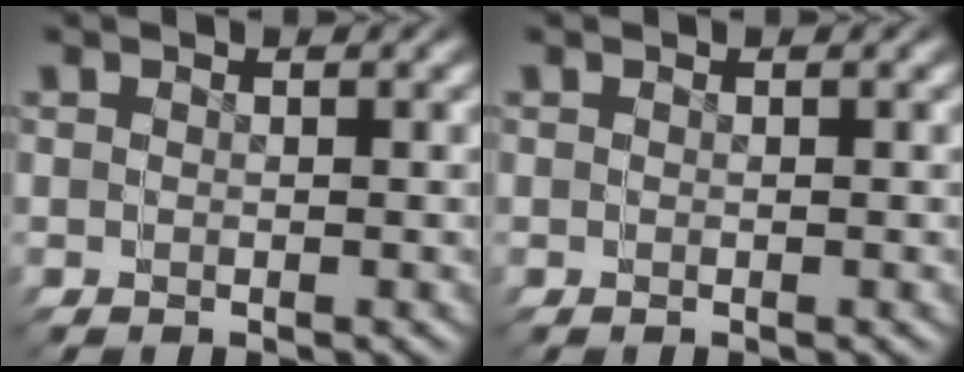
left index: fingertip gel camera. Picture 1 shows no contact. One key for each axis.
{"total": 0.0}